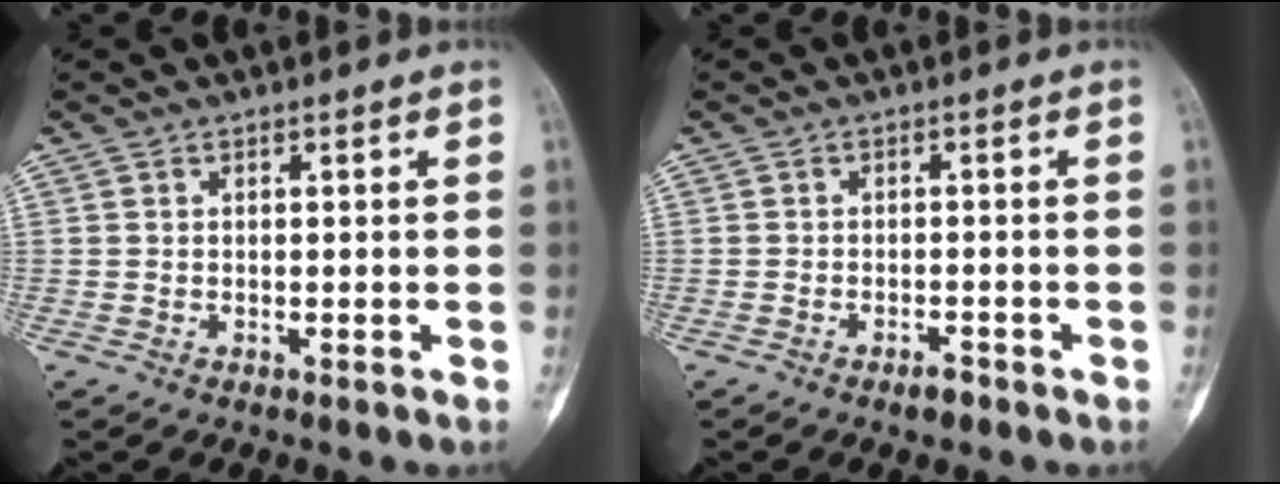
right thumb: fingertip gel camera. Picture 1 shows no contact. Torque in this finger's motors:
{"motor_torque": [0.30, -0.17, 0.08, -0.45, 0.01]}